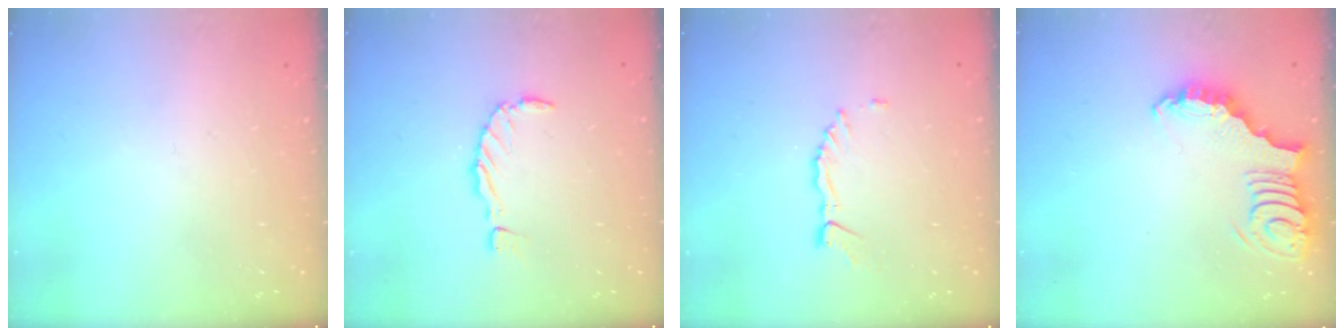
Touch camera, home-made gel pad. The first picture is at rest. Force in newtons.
{"total": 0.0}
{"total": 2.9, "press": 2.9, "slide": 0.3}
{"total": 3.9, "press": 3.8, "slide": 0.7}